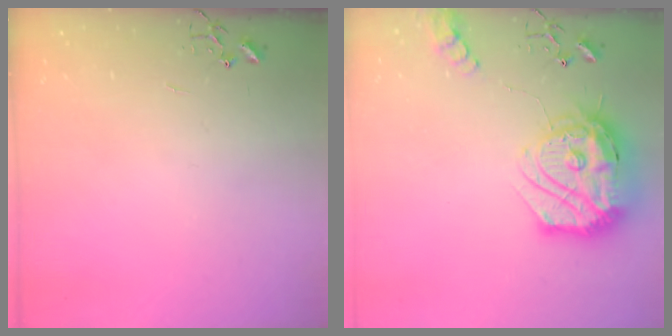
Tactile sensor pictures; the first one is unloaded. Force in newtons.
{"total": 29.6, "press": 29.5, "slide": 2.6}